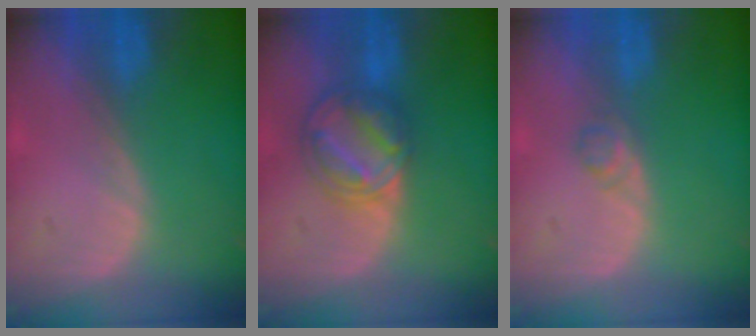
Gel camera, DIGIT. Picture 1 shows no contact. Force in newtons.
{"total": 8.1, "press": 7.0, "slide": 4.1}
{"total": 1.6, "press": 1.6, "slide": 0.2}